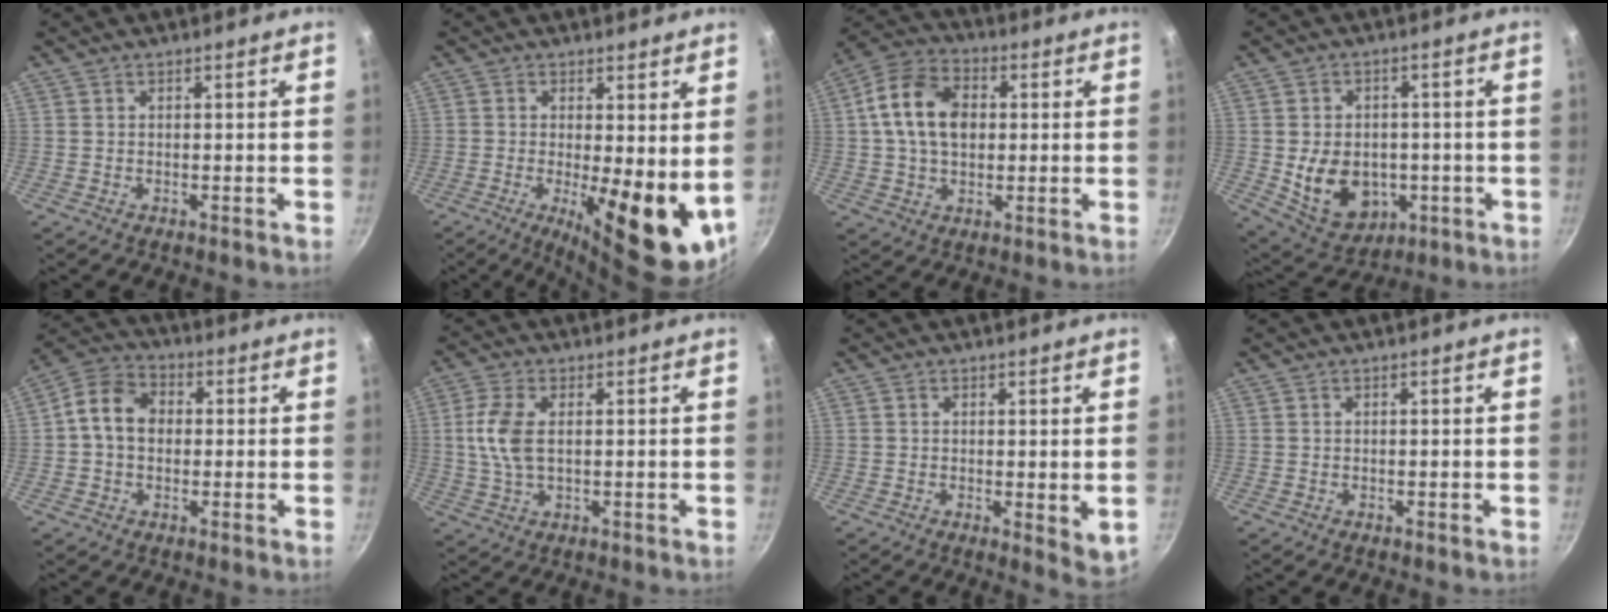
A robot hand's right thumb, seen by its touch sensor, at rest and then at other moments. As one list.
[{"total": 14.1, "force": [-0.9, 4.6, 13.3], "torque": [-0.163, -0.022, -0.005]}, {"total": 13.1, "force": [1.7, 9.2, 9.1], "torque": [-0.144, 0.016, 0.016]}, {"total": 13.1, "force": [-2.3, 9.9, 8.3], "torque": [-0.111, -0.001, -0.015]}, {"total": 6.7, "force": [0.2, 5.2, 4.2], "torque": [-0.062, 0.019, -0.012]}, {"total": 7.2, "force": [0.9, 3.7, 6.1], "torque": [-0.132, 0.005, 0.015]}, {"total": 4.4, "force": [0.2, 1.6, 4.1], "torque": [-0.054, -0.012, 0.003]}, {"total": 0.0}]